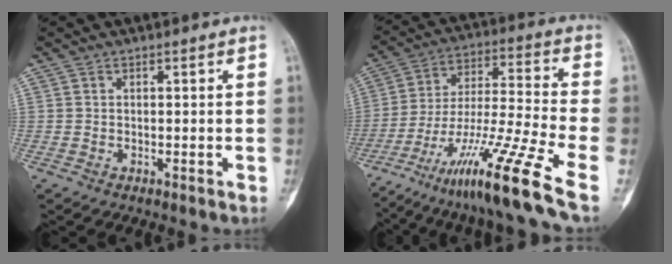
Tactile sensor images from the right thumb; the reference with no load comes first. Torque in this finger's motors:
{"motor_torque": [0.89, -0.68, 1.44, -1.33, 0.41]}